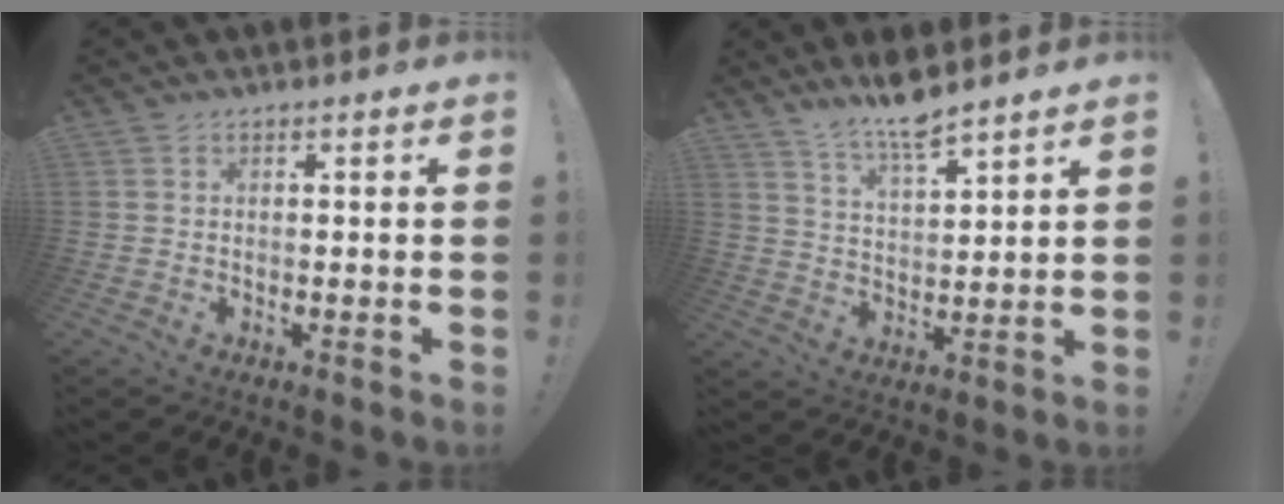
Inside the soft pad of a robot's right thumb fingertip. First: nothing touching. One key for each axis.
{"total": 9.0, "fx": 7.7, "fy": 1.4, "fz": 4.4, "tx": -0.082, "ty": -0.051, "tz": 0.137}